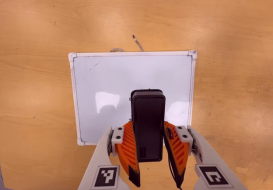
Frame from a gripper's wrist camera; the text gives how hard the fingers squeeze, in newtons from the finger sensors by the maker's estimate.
{"total": 5.3, "left": 4.8, "right": 5.8}